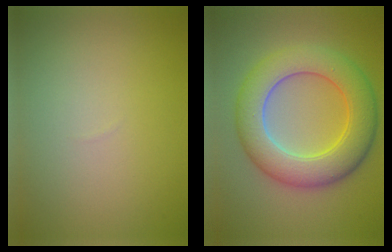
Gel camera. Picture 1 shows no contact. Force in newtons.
{"total": 8.5, "press": 8.4, "slide": 0.6}